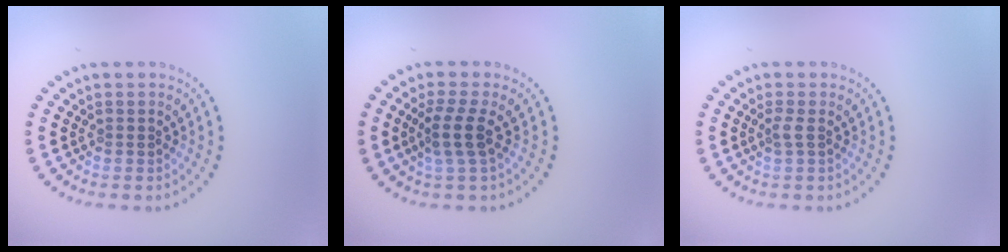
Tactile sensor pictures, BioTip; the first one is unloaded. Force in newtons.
{"total": 2.5, "press": 1.9, "slide": 1.7}
{"total": 0.9, "press": 0.7, "slide": 0.6}